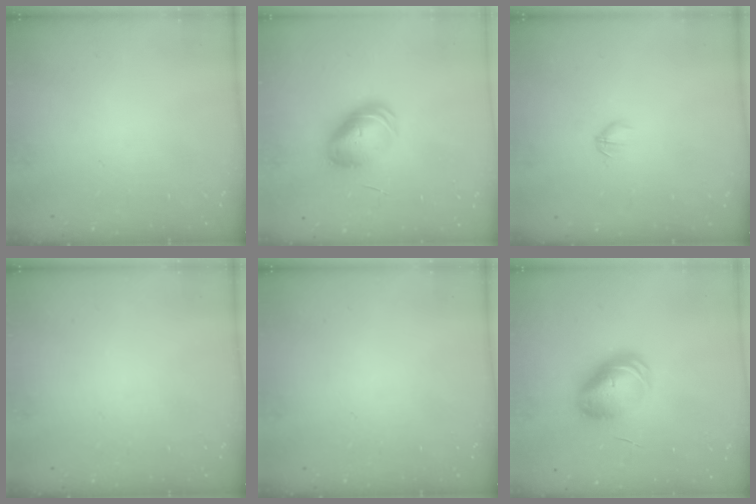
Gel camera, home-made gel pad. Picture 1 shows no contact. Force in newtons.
{"total": 8.6, "press": 8.5, "slide": 1.0}
{"total": 2.7, "press": 2.6, "slide": 0.8}
{"total": 0.0}
{"total": 0.0}
{"total": 9.5, "press": 9.4, "slide": 1.8}